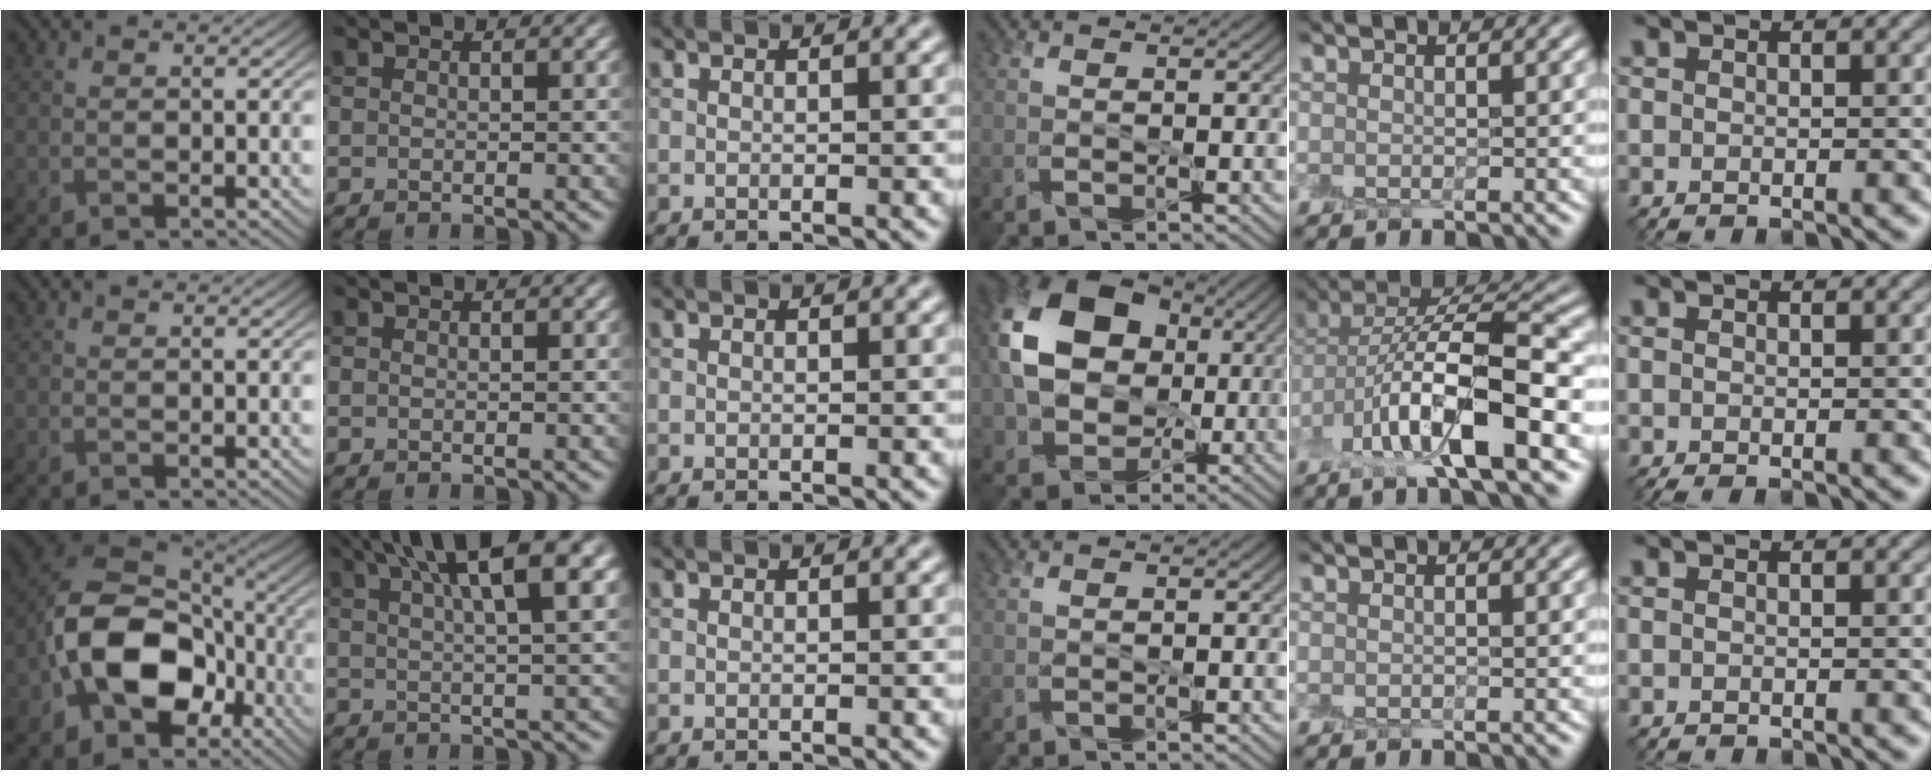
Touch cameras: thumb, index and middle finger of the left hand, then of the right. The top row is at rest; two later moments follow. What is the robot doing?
{"motion": "peel", "object": "shipping label"}